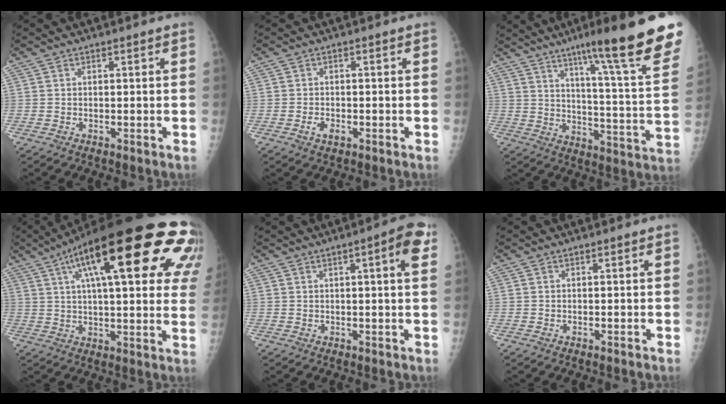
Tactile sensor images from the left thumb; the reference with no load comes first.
{"total": 2.0, "force": [-1.0, 1.2, 1.2], "torque": [-0.018, 0.001, -0.015]}
{"total": 25.0, "force": [17.8, 1.5, 17.6], "torque": [-0.229, -0.096, 0.246]}
{"total": 33.3, "force": [14.2, 10.3, 28.3], "torque": [-0.314, 0.032, 0.204]}
{"total": 6.1, "force": [2.2, 0.8, 5.7], "torque": [-0.073, 0.003, 0.024]}
{"total": 0.0}